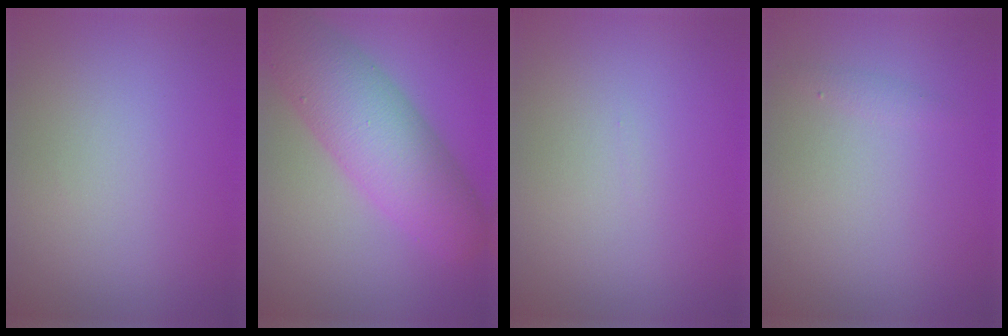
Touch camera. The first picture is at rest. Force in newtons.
{"total": 8.2, "press": 8.2, "slide": 0.2}
{"total": 0.0}
{"total": 0.6, "press": 0.6, "slide": 0.0}